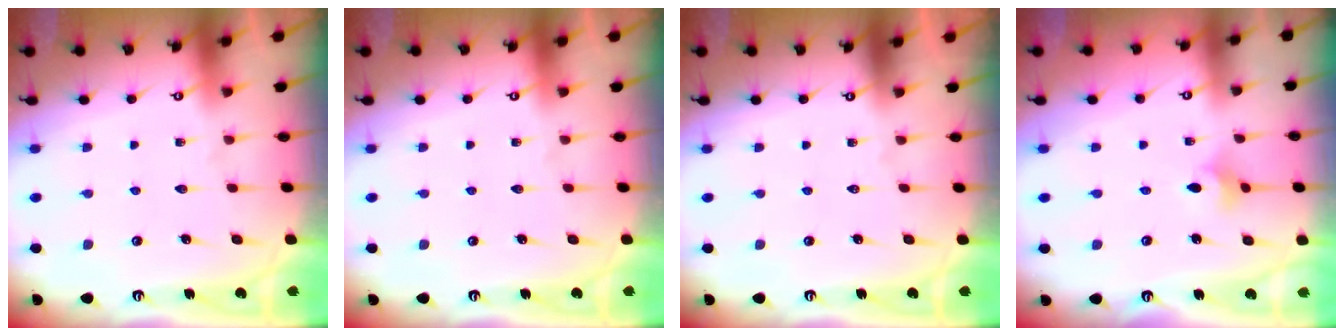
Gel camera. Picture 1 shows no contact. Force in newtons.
{"total": 0.0}
{"total": 0.0}
{"total": 3.2, "press": 3.2, "slide": 0.8}